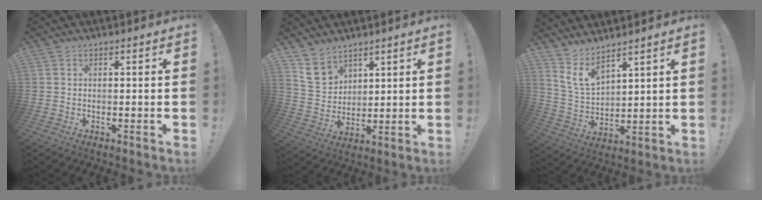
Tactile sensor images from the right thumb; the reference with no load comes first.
{"total": 9.6, "force": [7.0, 6.0, 2.5], "torque": [-0.046, -0.044, 0.142]}
{"total": 8.9, "force": [6.9, 3.8, 4.2], "torque": [-0.092, -0.039, 0.136]}